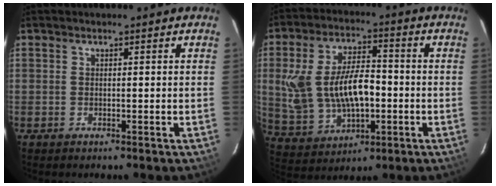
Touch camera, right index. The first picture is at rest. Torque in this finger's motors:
{"motor_torque": [0.55, -0.02, 0.59, 0.21]}